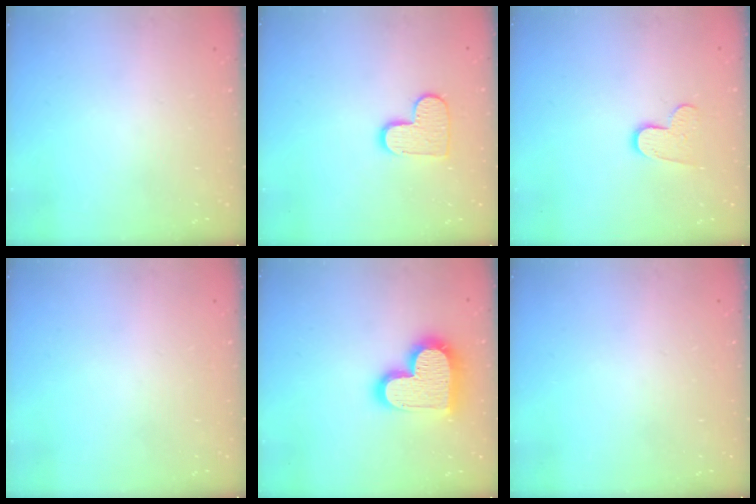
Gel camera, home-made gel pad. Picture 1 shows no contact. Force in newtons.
{"total": 10.0, "press": 10.0, "slide": 0.6}
{"total": 8.0, "press": 8.0, "slide": 0.6}
{"total": 0.0}
{"total": 19.5, "press": 19.5, "slide": 1.5}
{"total": 0.0}